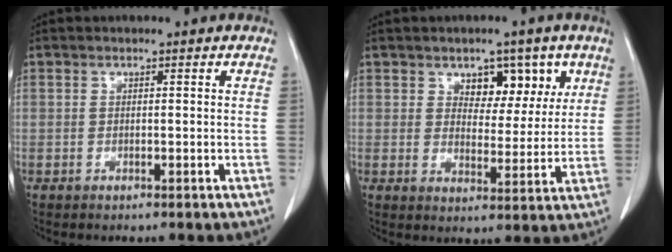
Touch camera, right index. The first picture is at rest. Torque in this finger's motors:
{"motor_torque": [0.13, 0.13, 0.08, 0.04]}